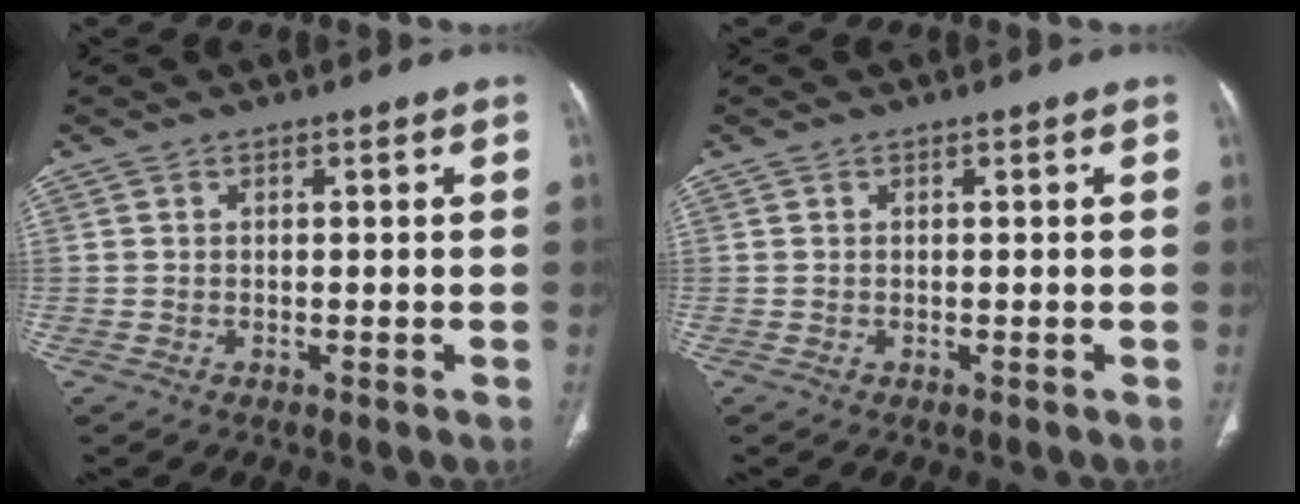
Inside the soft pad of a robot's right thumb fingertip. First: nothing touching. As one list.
[{"total": 0.0}]